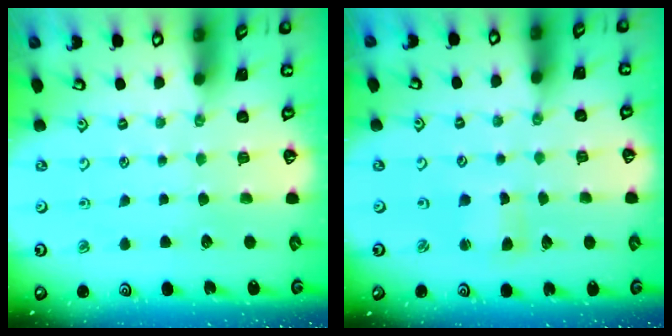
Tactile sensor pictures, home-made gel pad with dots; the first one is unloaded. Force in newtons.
{"total": 2.0, "press": 2.0, "slide": 0.3}